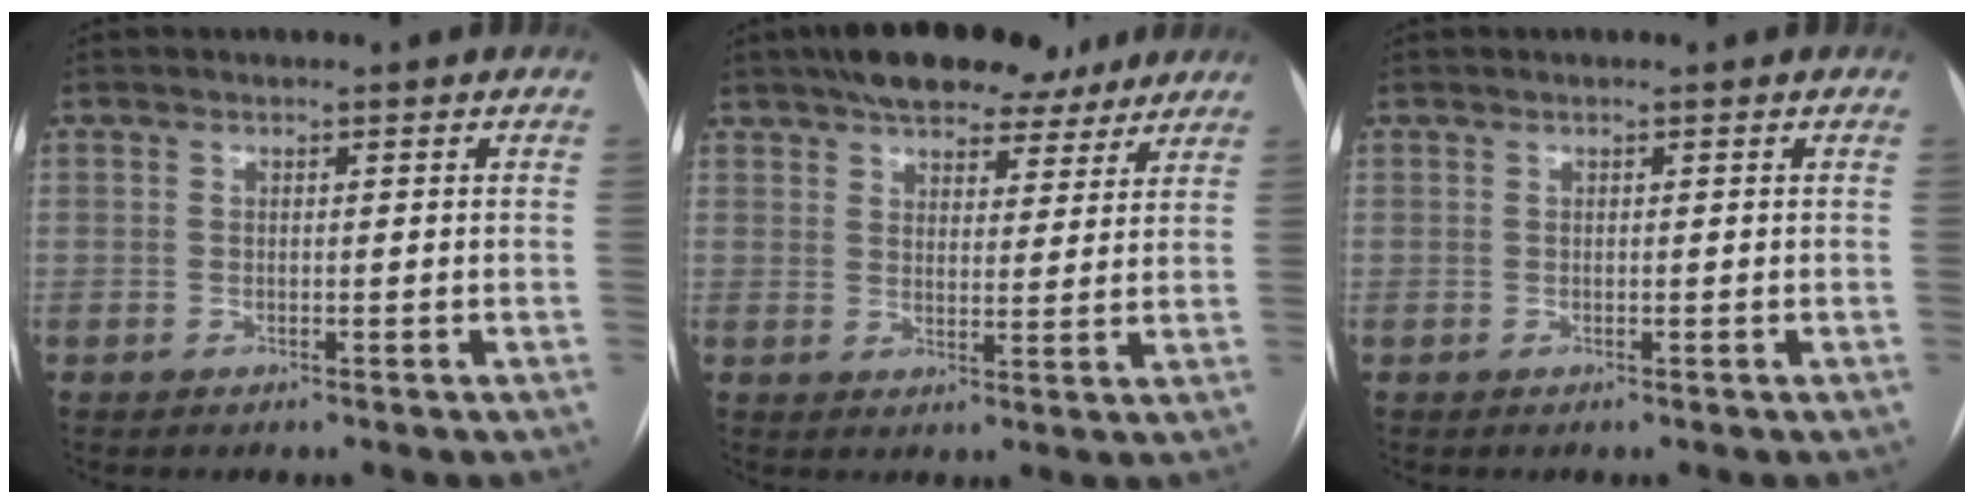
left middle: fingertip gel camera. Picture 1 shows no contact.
{"total": 14.1, "force": [11.3, 5.7, 6.2], "torque": [-0.081, 0.032, 0.155]}
{"total": 0.0}